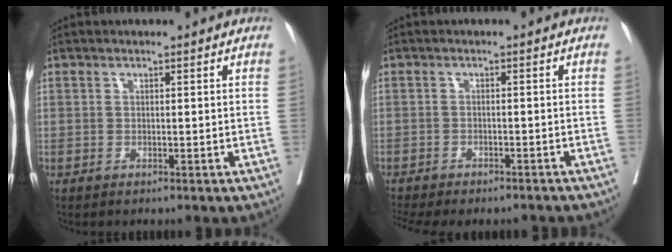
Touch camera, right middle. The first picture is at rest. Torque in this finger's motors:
{"motor_torque": [1.07, -1.07, 0.30, 0.07]}